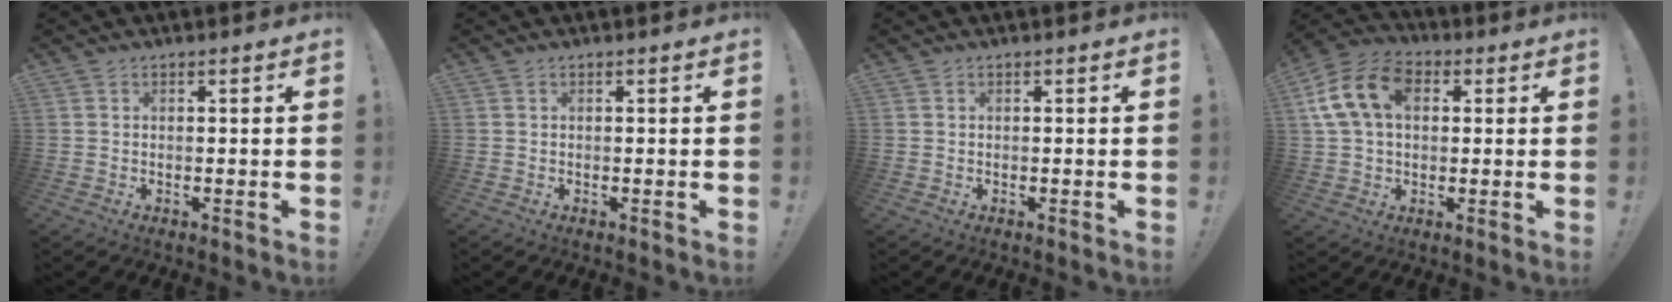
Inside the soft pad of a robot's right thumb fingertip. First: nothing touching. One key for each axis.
{"total": 0.0}
{"total": 0.0}
{"total": 15.2, "fx": 4.0, "fy": 10.7, "fz": 10.0, "tx": -0.190, "ty": 0.006, "tz": 0.078}